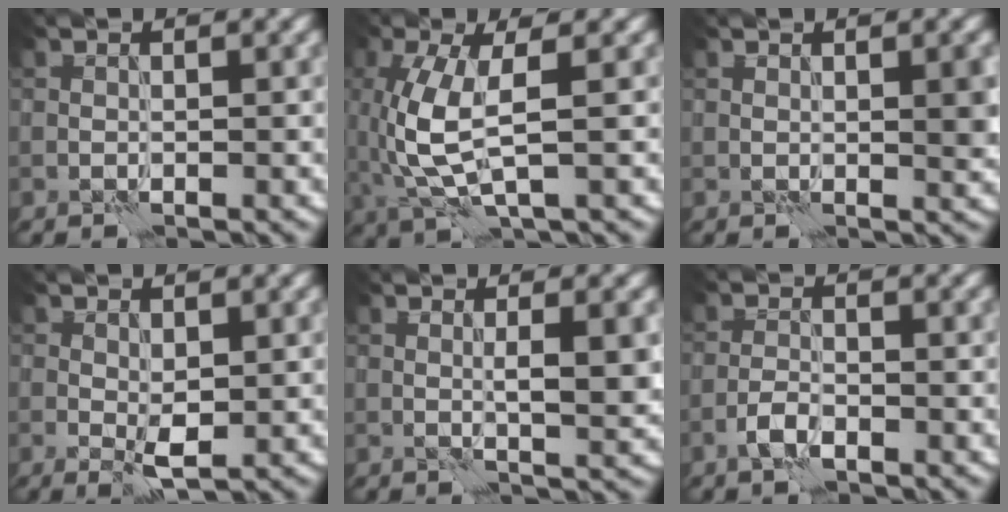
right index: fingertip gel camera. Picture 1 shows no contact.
{"total": 5.8, "force": [-0.1, 1.9, 5.5], "torque": [-0.139, -0.005, 0.000]}
{"total": 2.0, "force": [0.3, 0.5, 1.9], "torque": [-0.031, -0.001, 0.006]}
{"total": 2.1, "force": [0.1, 0.9, 1.9], "torque": [-0.035, -0.003, 0.005]}
{"total": 2.9, "force": [0.4, 0.3, 2.8], "torque": [-0.045, -0.001, 0.007]}
{"total": 1.9, "force": [-1.2, 0.7, 1.4], "torque": [-0.028, 0.004, -0.027]}